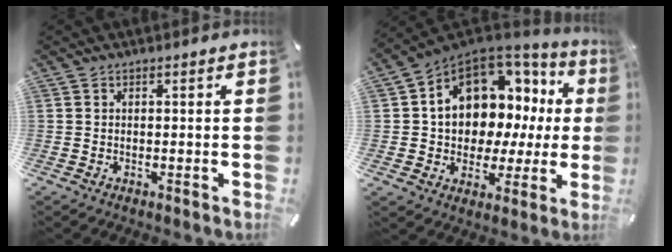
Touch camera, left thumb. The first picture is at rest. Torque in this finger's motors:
{"motor_torque": [2.51, 2.51, 1.48, -0.74, 0.37]}